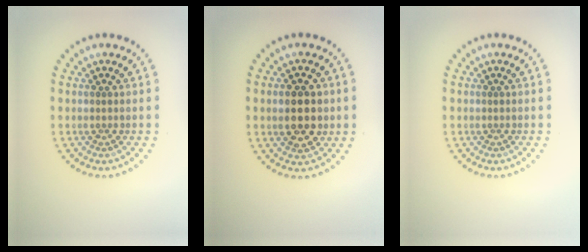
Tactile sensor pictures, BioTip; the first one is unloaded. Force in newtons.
{"total": 4.6, "press": 4.6, "slide": 0.3}
{"total": 0.0}